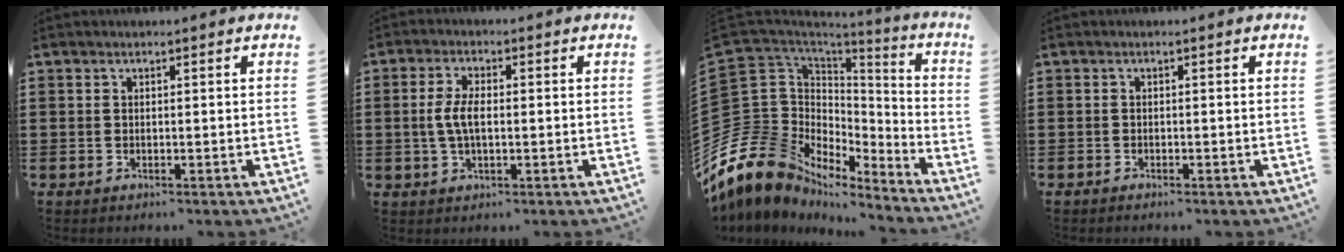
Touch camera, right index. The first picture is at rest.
{"total": 4.4, "force": [-0.2, 1.9, 4.0], "torque": [-0.098, -0.004, -0.011]}
{"total": 14.2, "force": [-7.3, 10.6, 5.9], "torque": [-0.185, -0.022, -0.132]}
{"total": 0.6, "force": [-0.6, 0.1, 0.1], "torque": [-0.003, -0.001, -0.013]}